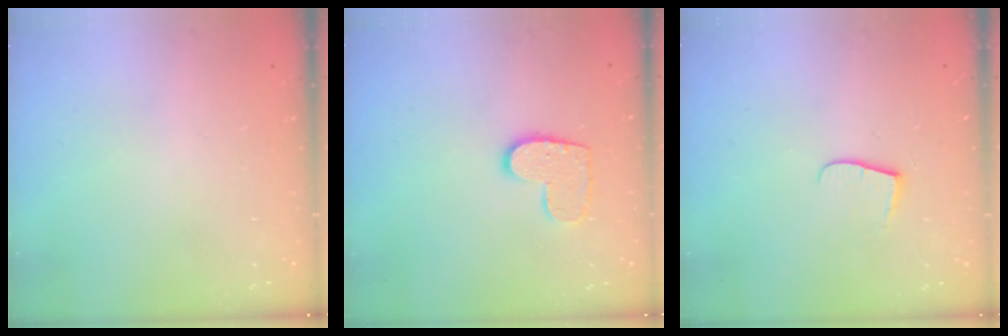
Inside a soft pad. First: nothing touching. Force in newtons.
{"total": 9.7, "press": 9.7, "slide": 0.3}
{"total": 6.5, "press": 6.5, "slide": 0.7}